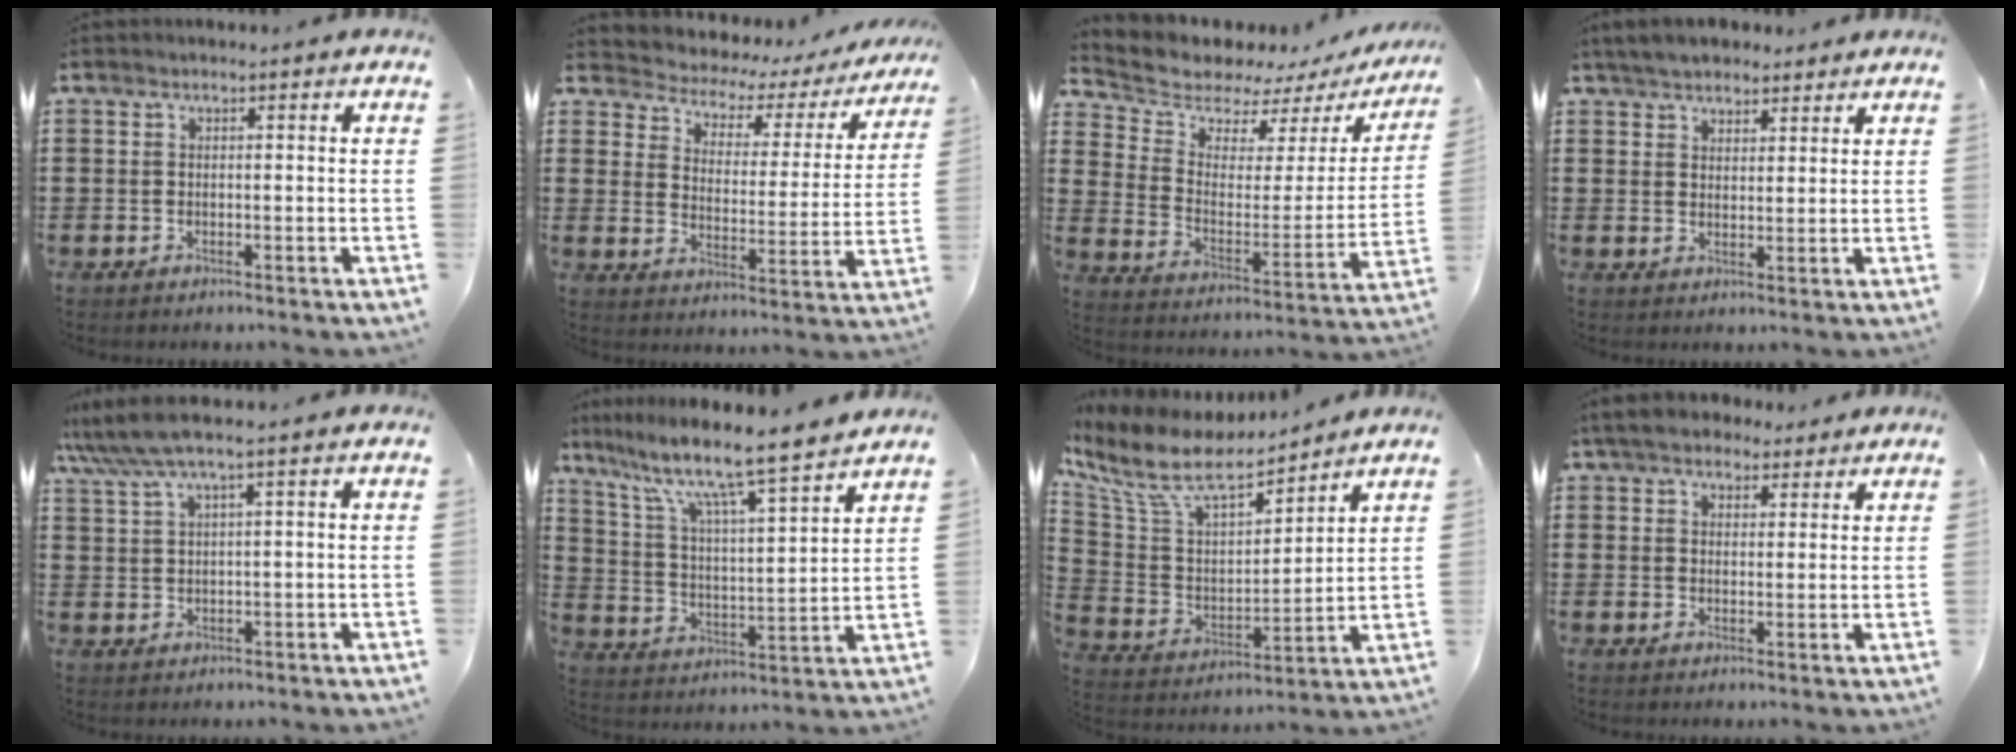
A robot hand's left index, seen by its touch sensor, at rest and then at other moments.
{"total": 2.7, "force": [2.2, 1.4, 0.7], "torque": [-0.034, -0.024, 0.025]}
{"total": 6.7, "force": [6.2, 2.3, 0.7], "torque": [-0.058, -0.047, 0.109]}
{"total": 4.3, "force": [3.9, 1.6, 0.8], "torque": [-0.030, 0.002, 0.073]}
{"total": 3.9, "force": [2.5, -0.1, 3.0], "torque": [-0.074, -0.005, 0.040]}
{"total": 9.4, "force": [7.8, 0.2, 5.3], "torque": [-0.133, -0.057, 0.124]}
{"total": 9.4, "force": [7.5, 3.0, 4.8], "torque": [-0.127, -0.043, 0.127]}
{"total": 4.8, "force": [4.1, 2.1, 1.5], "torque": [-0.046, 0.003, 0.077]}